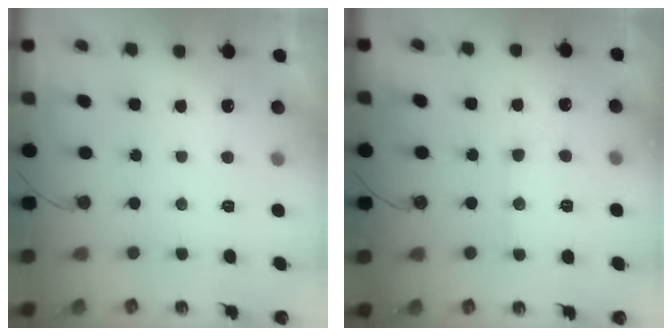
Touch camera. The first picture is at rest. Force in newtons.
{"total": 8.9, "press": 8.9, "slide": 0.8}